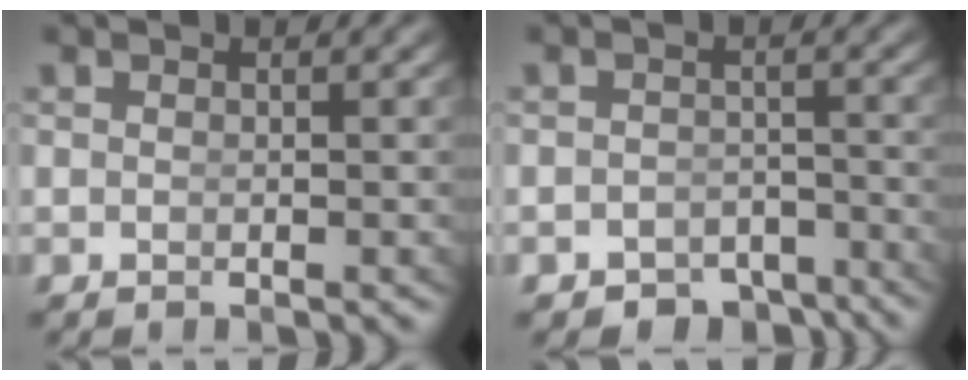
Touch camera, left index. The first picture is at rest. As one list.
[{"total": 5.4, "force": [-4.9, 2.3, 0.5], "torque": [0.021, -0.018, -0.076]}]